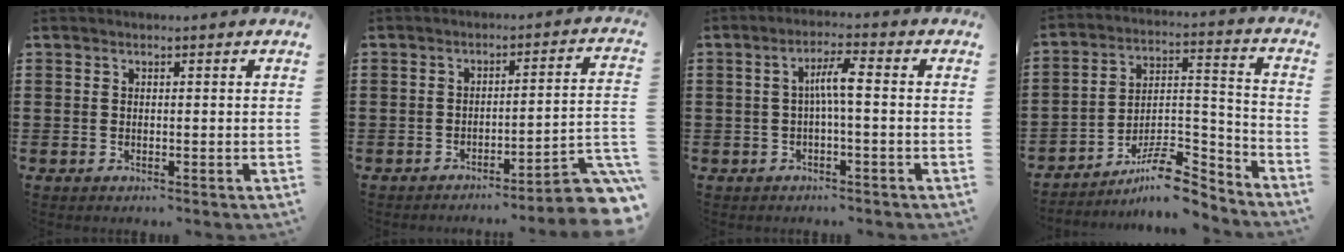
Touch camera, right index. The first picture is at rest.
{"total": 5.3, "force": [-4.0, 0.1, 3.5], "torque": [-0.058, -0.018, -0.079]}
{"total": 4.2, "force": [-0.3, 0.6, 4.2], "torque": [-0.080, 0.008, -0.010]}
{"total": 10.5, "force": [-8.2, 3.4, 5.6], "torque": [-0.084, 0.033, -0.150]}